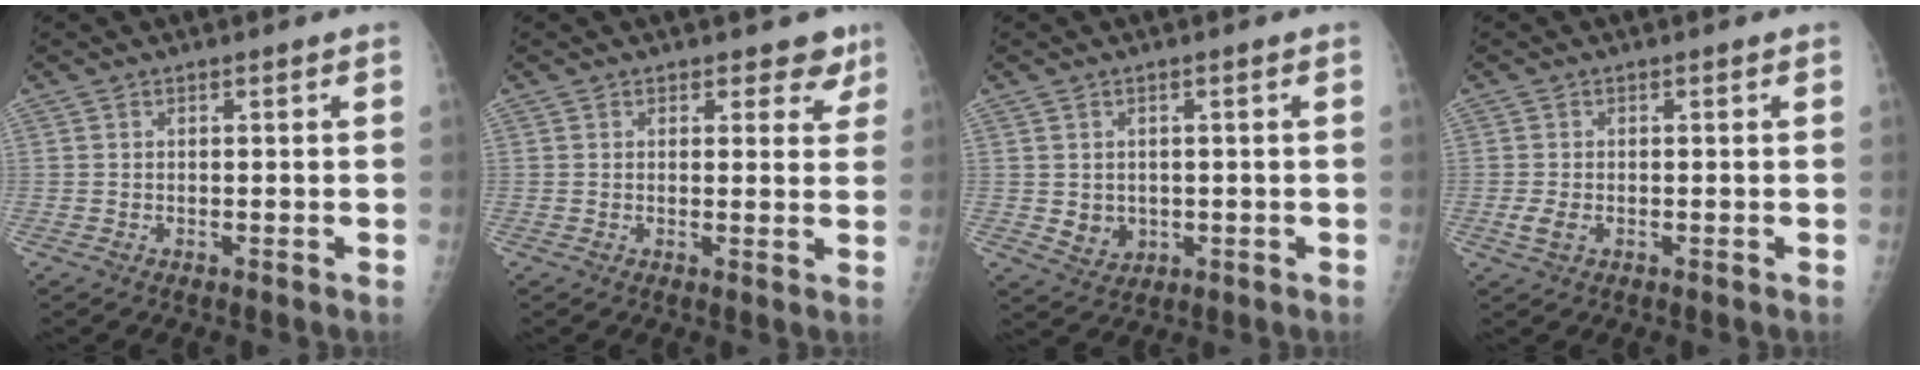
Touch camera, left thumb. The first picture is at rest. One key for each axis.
{"total": 4.2, "fx": 3.1, "fy": 2.6, "fz": 1.2, "tx": 0.023, "ty": -0.017, "tz": 0.028}
{"total": 3.8, "fx": -0.1, "fy": 3.4, "fz": 1.8, "tx": -0.015, "ty": -0.003, "tz": 0.012}
{"total": 2.4, "fx": -0.5, "fy": 1.5, "fz": 1.8, "tx": -0.042, "ty": -0.003, "tz": -0.011}